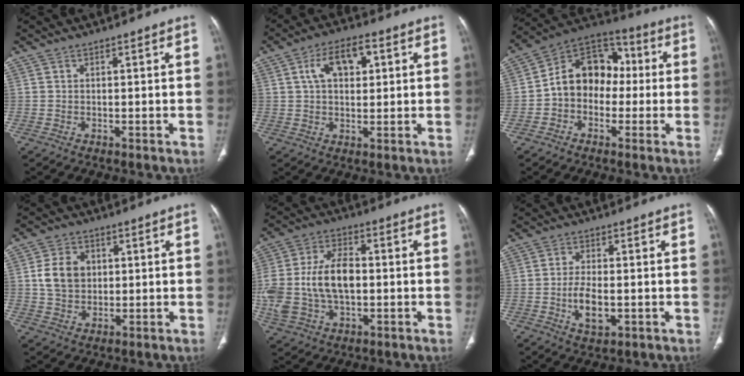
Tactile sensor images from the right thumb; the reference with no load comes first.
{"total": 8.5, "force": [2.6, 4.6, 6.7], "torque": [-0.102, 0.011, 0.039]}
{"total": 13.4, "force": [-0.7, 10.5, 8.4], "torque": [-0.095, 0.045, -0.030]}
{"total": 7.8, "force": [1.3, 6.2, 4.6], "torque": [-0.063, -0.002, 0.024]}
{"total": 15.8, "force": [-0.7, 9.8, 12.3], "torque": [-0.256, 0.020, -0.007]}
{"total": 6.2, "force": [-1.3, 3.0, 5.3], "torque": [-0.098, -0.002, -0.019]}